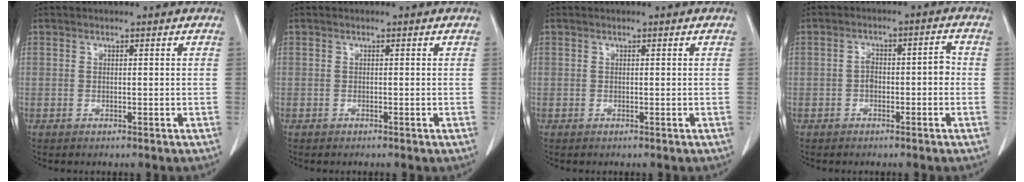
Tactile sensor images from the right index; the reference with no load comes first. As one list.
[{"total": 0.0}, {"total": 0.0}, {"total": 4.3, "force": [-0.9, 1.8, 3.8], "torque": [-0.058, 0.023, -0.013]}]